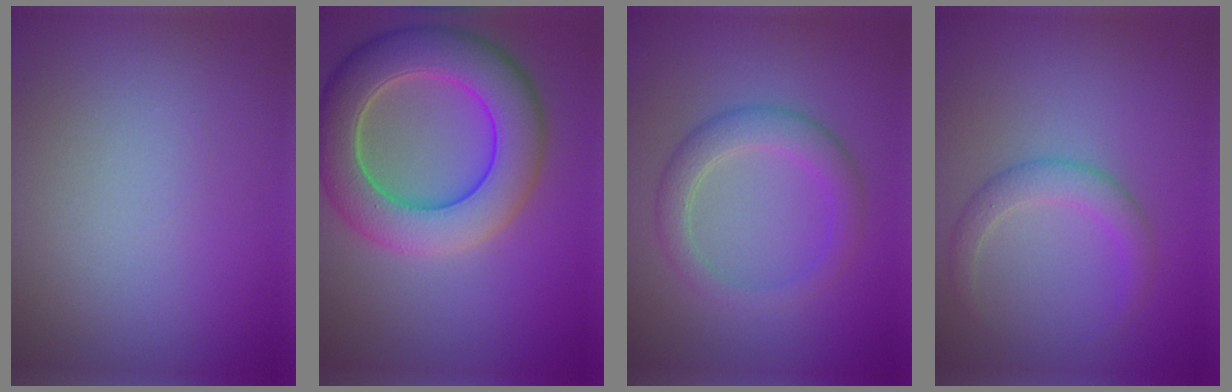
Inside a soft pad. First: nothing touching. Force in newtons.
{"total": 9.3, "press": 9.3, "slide": 0.8}
{"total": 3.5, "press": 3.4, "slide": 0.3}
{"total": 2.5, "press": 2.5, "slide": 0.2}